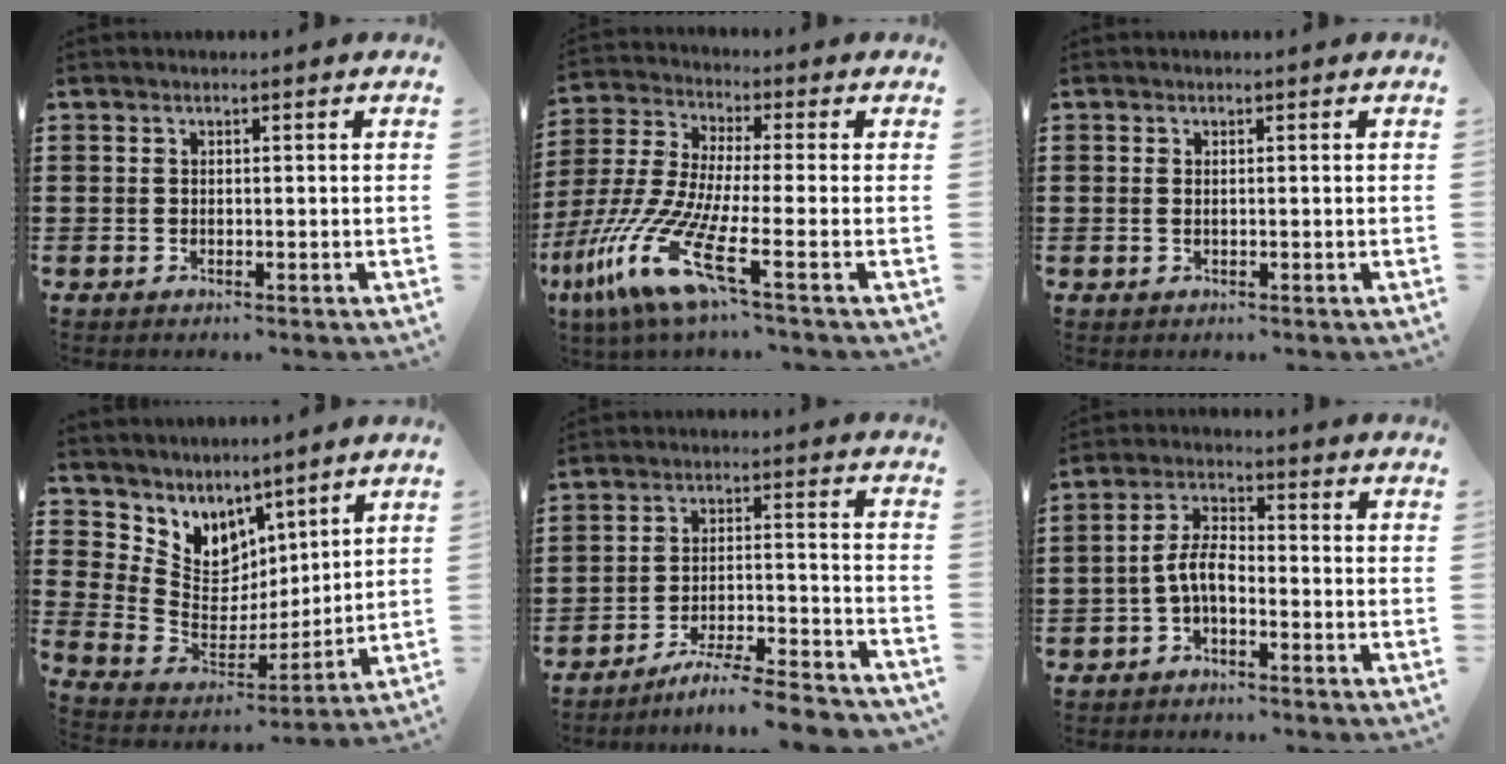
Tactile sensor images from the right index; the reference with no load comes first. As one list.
[{"total": 14.3, "force": [-7.0, 2.5, 12.2], "torque": [-0.296, -0.010, -0.139]}, {"total": 0.6, "force": [0.1, 0.1, 0.6], "torque": [-0.013, 0.000, 0.001]}, {"total": 6.3, "force": [4.6, 4.2, -0.8], "torque": [-0.039, -0.058, 0.086]}, {"total": 7.0, "force": [-6.4, -0.3, 2.7], "torque": [-0.045, -0.007, -0.125]}, {"total": 5.9, "force": [-2.0, 2.6, 5.0], "torque": [-0.117, 0.005, -0.045]}]